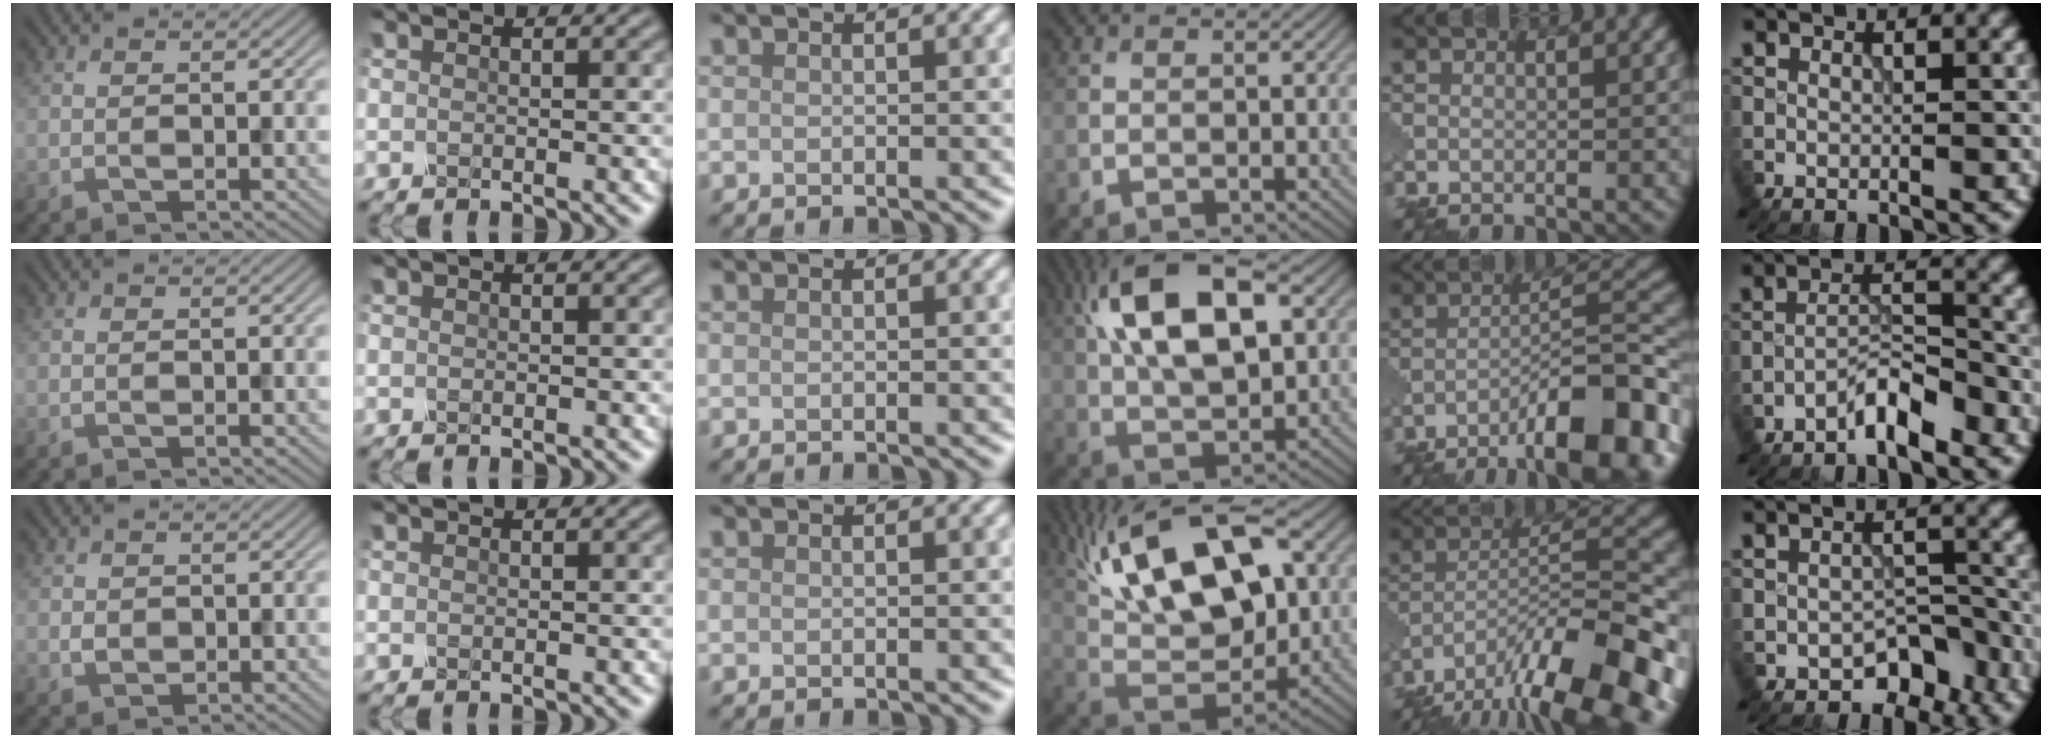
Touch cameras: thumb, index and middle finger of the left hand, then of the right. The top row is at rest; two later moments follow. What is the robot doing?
{"motion": "disassemble", "object": "glue stick"}